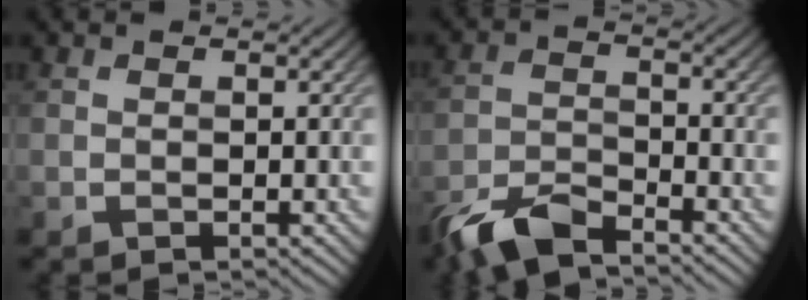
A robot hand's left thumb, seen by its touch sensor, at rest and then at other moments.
{"total": 6.6, "force": [-5.5, 1.8, 3.3], "torque": [-0.068, -0.004, -0.115]}